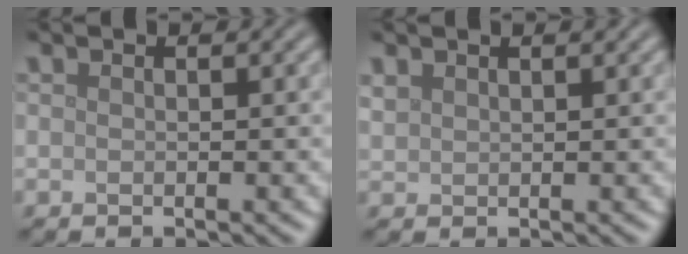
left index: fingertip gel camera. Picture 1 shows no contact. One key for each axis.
{"total": 1.5, "fx": 1.1, "fy": 0.8, "fz": 0.5, "tx": -0.013, "ty": 0.003, "tz": 0.025}